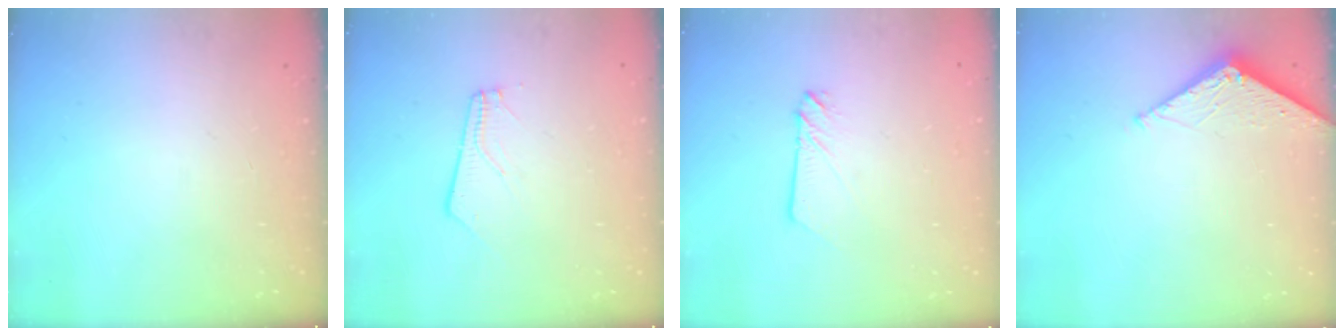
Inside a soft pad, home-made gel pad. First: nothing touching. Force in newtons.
{"total": 4.0, "press": 3.9, "slide": 0.5}
{"total": 2.5, "press": 2.5, "slide": 0.3}
{"total": 4.8, "press": 4.8, "slide": 0.5}